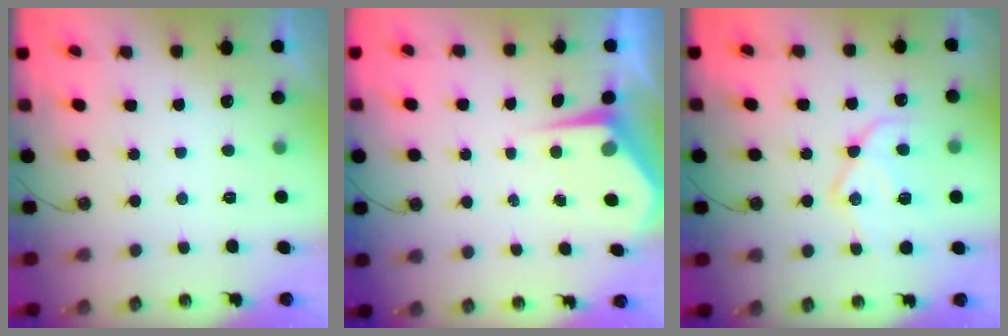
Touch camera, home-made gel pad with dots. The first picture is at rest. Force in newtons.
{"total": 4.9, "press": 4.9, "slide": 0.4}
{"total": 16.7, "press": 16.6, "slide": 1.4}